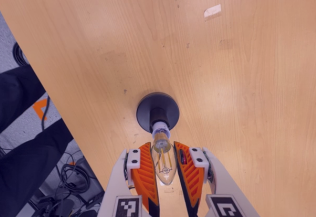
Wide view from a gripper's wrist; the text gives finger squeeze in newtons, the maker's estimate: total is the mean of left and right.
{"total": 14.7, "left": 16.1, "right": 13.3}